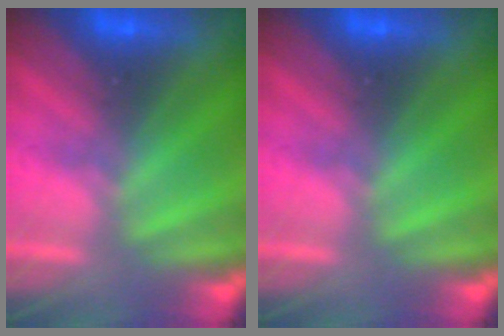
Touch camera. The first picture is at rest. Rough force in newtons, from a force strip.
{"total": 0.0}